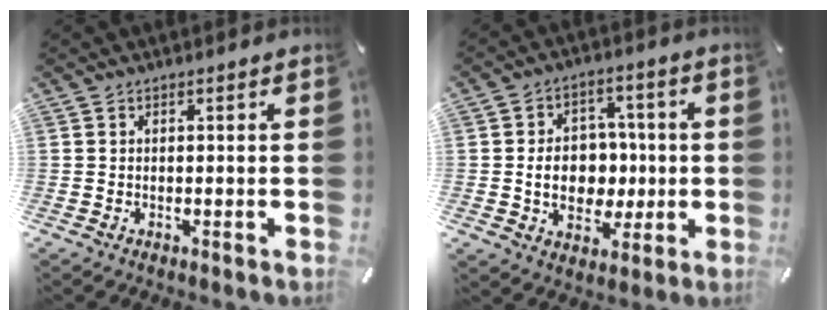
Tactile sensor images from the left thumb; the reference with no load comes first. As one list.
[{"total": 10.9, "force": [-0.8, 9.0, 6.0], "torque": [-0.090, 0.011, -0.009]}]